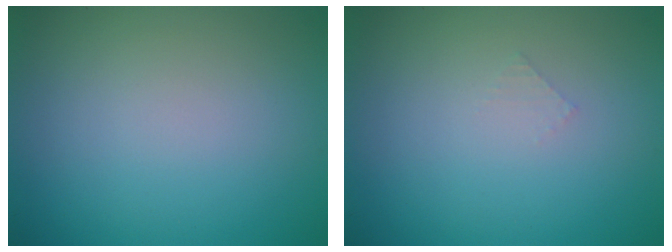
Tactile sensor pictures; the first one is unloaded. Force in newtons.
{"total": 0.5, "press": 0.5, "slide": 0.1}